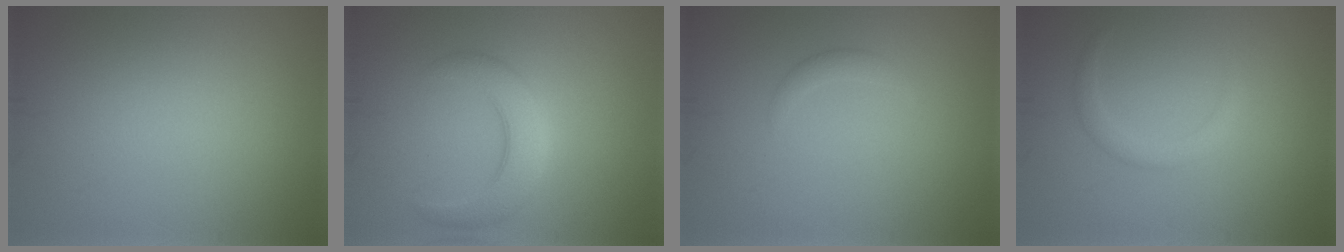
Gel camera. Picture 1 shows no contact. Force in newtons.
{"total": 4.0, "press": 4.0, "slide": 0.0}
{"total": 1.1, "press": 1.1, "slide": 0.1}
{"total": 1.5, "press": 1.5, "slide": 0.1}